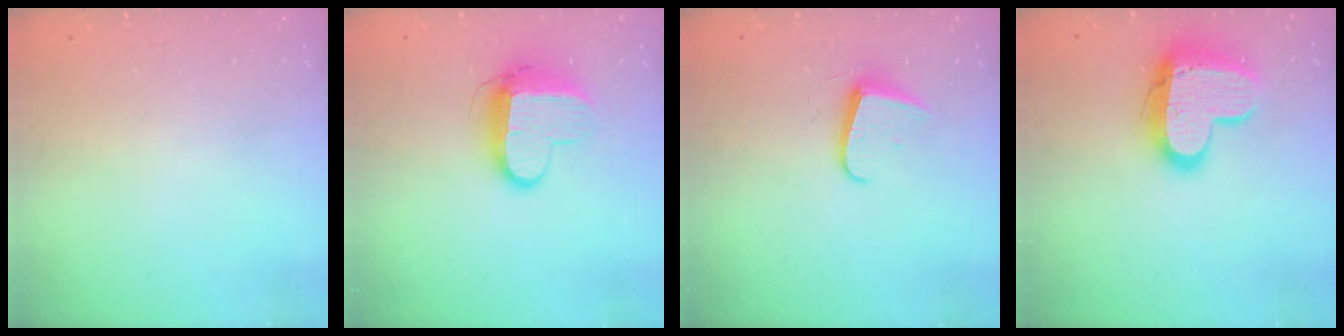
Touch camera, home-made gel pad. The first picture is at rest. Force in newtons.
{"total": 10.8, "press": 10.8, "slide": 0.9}
{"total": 6.8, "press": 6.8, "slide": 0.7}
{"total": 16.9, "press": 16.8, "slide": 1.4}